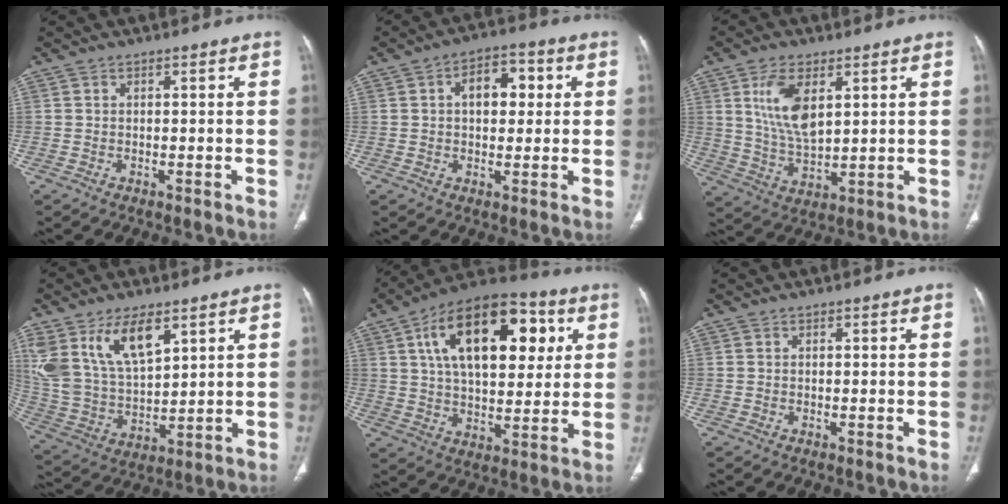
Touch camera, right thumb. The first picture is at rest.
{"total": 8.2, "force": [1.7, 5.1, 6.2], "torque": [-0.065, 0.014, 0.022]}
{"total": 10.6, "force": [3.7, 5.4, 8.4], "torque": [-0.153, -0.020, 0.079]}
{"total": 16.0, "force": [8.6, 7.8, 11.0], "torque": [-0.199, -0.031, 0.181]}
{"total": 23.5, "force": [7.5, 12.4, 18.5], "torque": [-0.263, 0.001, 0.115]}
{"total": 0.0}